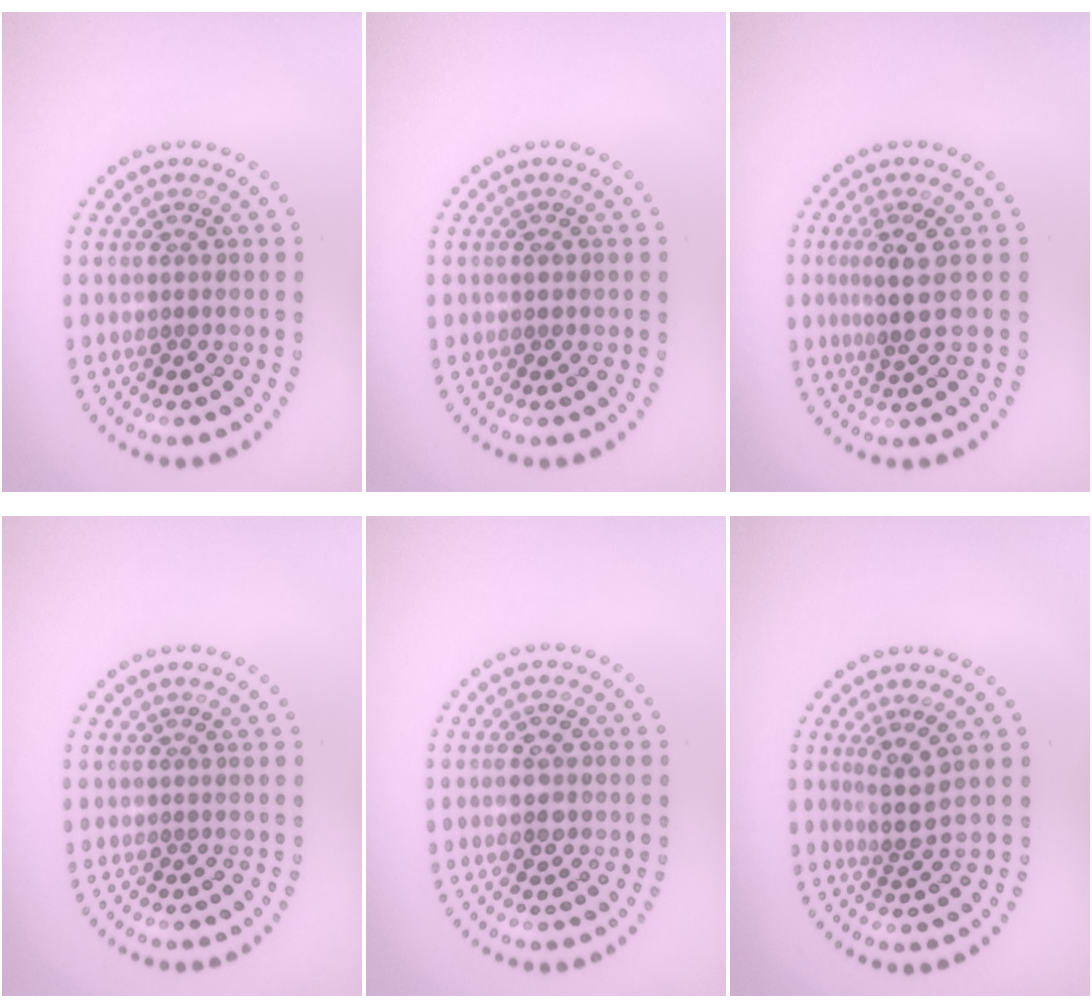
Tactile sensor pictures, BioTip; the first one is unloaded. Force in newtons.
{"total": 0.8, "press": 0.8, "slide": 0.2}
{"total": 2.7, "press": 2.0, "slide": 1.7}
{"total": 0.0}
{"total": 2.5, "press": 2.4, "slide": 0.4}
{"total": 2.6, "press": 2.0, "slide": 1.7}